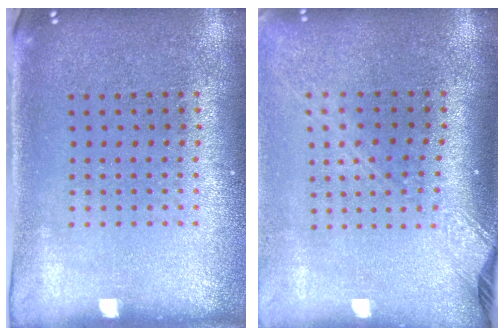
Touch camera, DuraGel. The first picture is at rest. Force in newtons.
{"total": 2.2, "press": 1.7, "slide": 1.4}